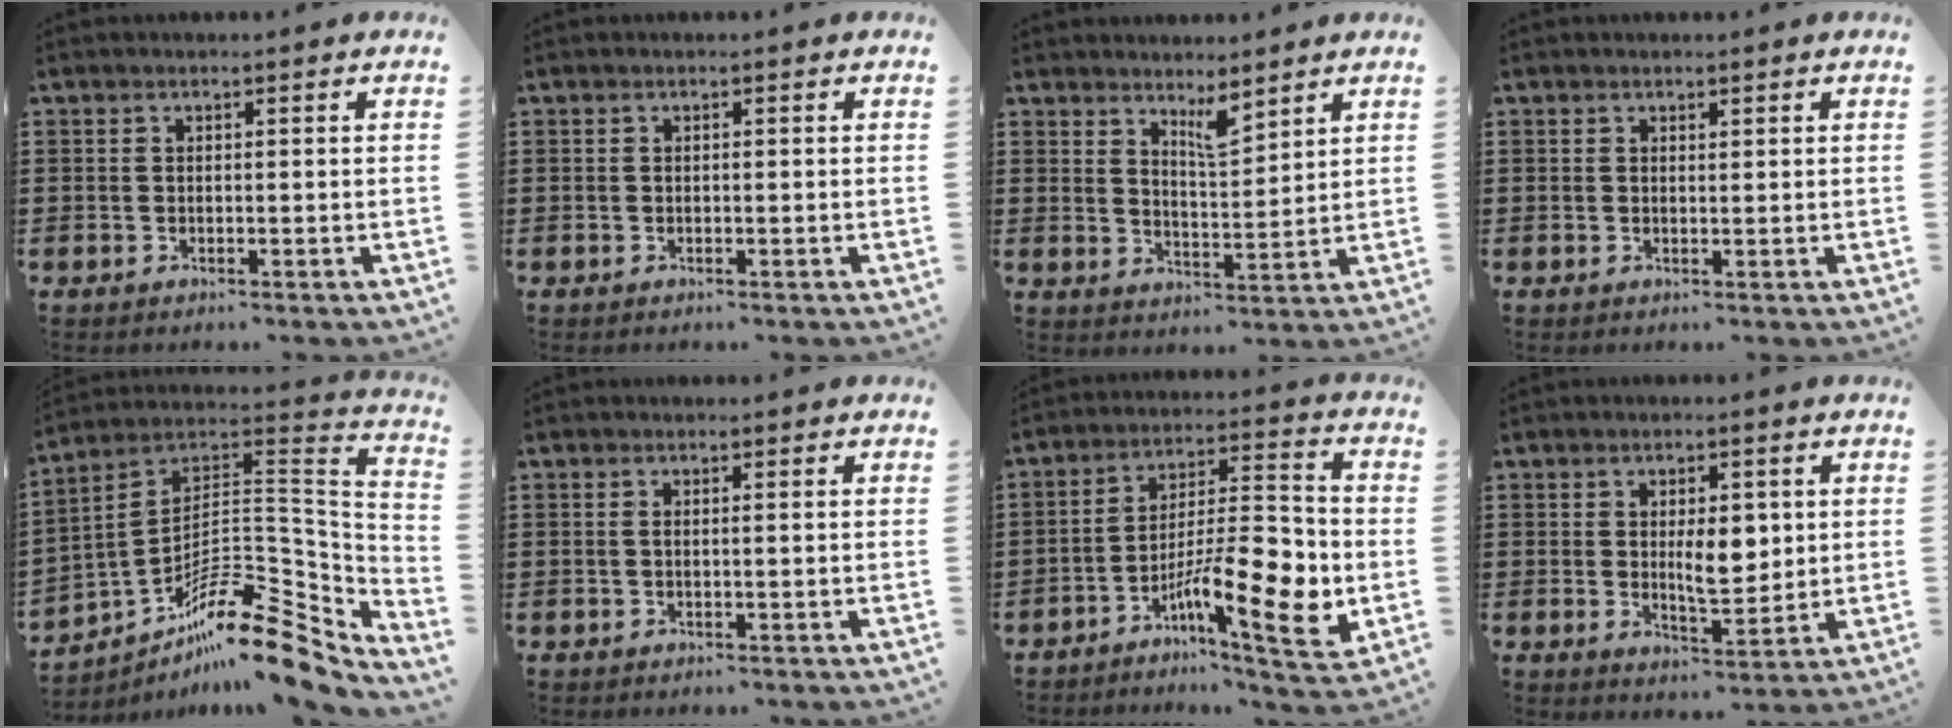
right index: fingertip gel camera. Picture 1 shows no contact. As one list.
[{"total": 0.0}, {"total": 4.6, "force": [4.0, 0.9, 2.2], "torque": [-0.036, -0.012, 0.067]}, {"total": 0.6, "force": [0.5, 0.3, 0.1], "torque": [-0.003, 0.002, 0.010]}, {"total": 14.0, "force": [-10.2, 4.0, 8.8], "torque": [-0.137, 0.011, -0.191]}, {"total": 0.7, "force": [0.1, 0.0, 0.7], "torque": [-0.014, -0.002, 0.002]}, {"total": 13.4, "force": [-5.1, 3.9, 11.7], "torque": [-0.186, -0.004, -0.090]}, {"total": 6.5, "force": [0.9, 2.9, 5.7], "torque": [-0.082, -0.005, 0.007]}]